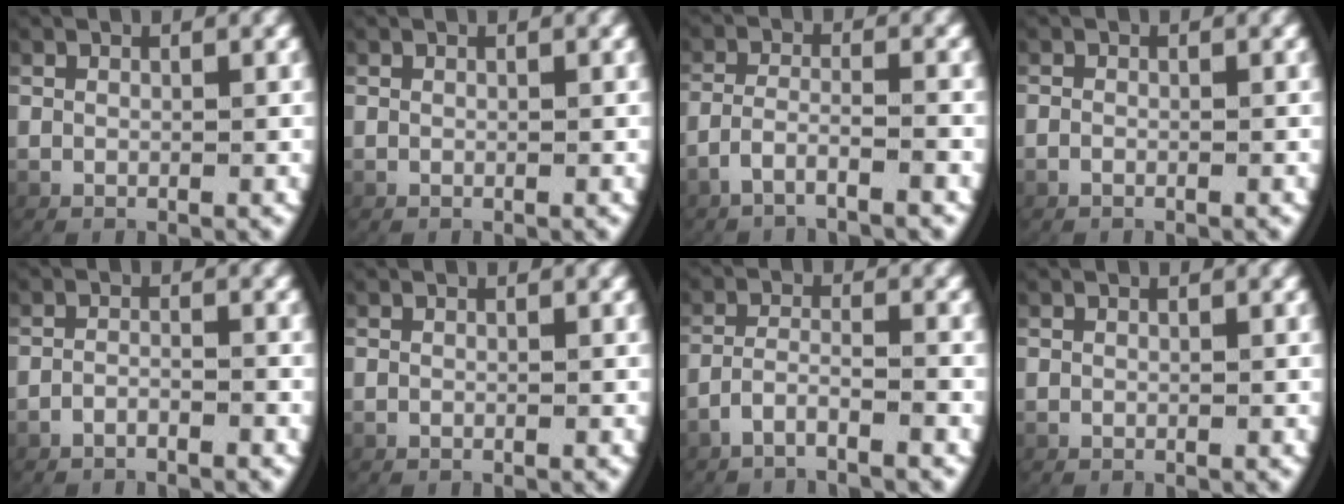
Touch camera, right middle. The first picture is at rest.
{"total": 0.0}
{"total": 2.9, "force": [-2.3, 0.4, 1.8], "torque": [-0.045, -0.010, -0.037]}
{"total": 0.7, "force": [-0.6, 0.2, 0.2], "torque": [-0.010, 0.001, -0.013]}
{"total": 1.8, "force": [-1.7, 0.2, 0.4], "torque": [-0.012, 0.000, -0.031]}
{"total": 0.0}
{"total": 2.9, "force": [-2.5, 0.3, 1.5], "torque": [-0.037, -0.008, -0.043]}
{"total": 0.0}